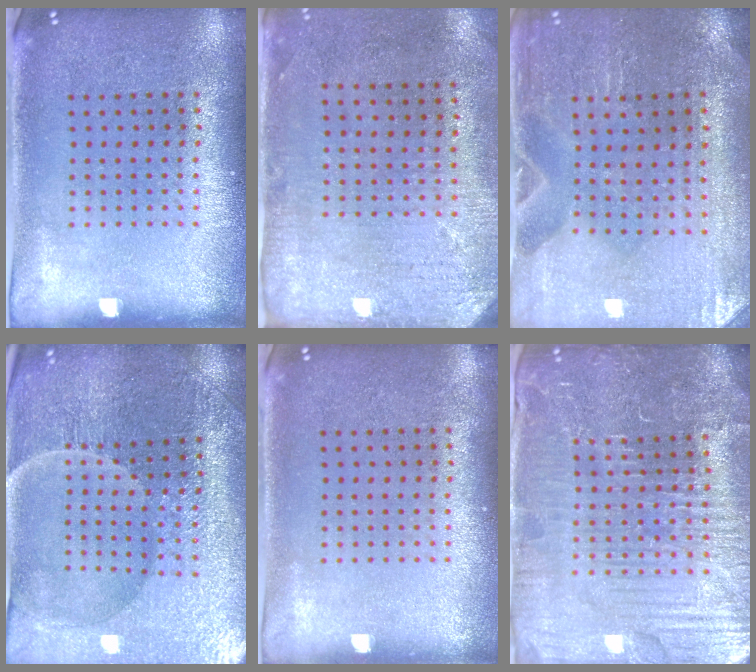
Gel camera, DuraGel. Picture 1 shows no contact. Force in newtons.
{"total": 2.9, "press": 2.4, "slide": 1.7}
{"total": 0.6, "press": 0.6, "slide": 0.0}
{"total": 4.2, "press": 4.1, "slide": 0.7}
{"total": 0.0}
{"total": 5.7, "press": 5.3, "slide": 2.2}